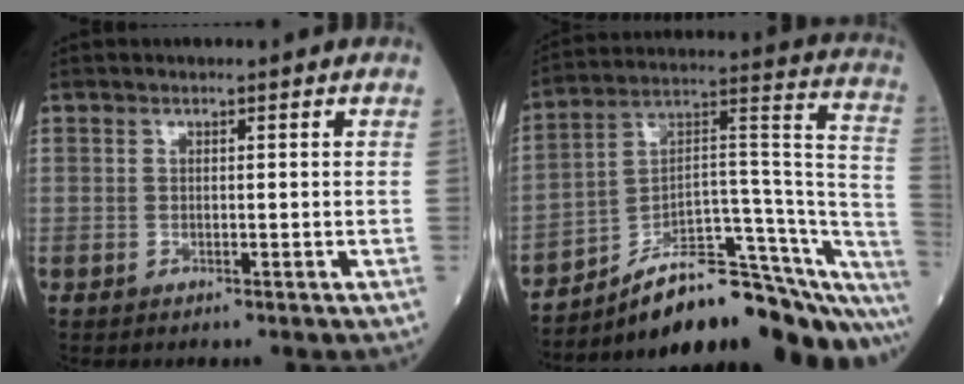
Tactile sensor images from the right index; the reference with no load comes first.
{"total": 23.8, "force": [-19.1, 5.0, 13.3], "torque": [-0.102, 0.050, -0.277]}